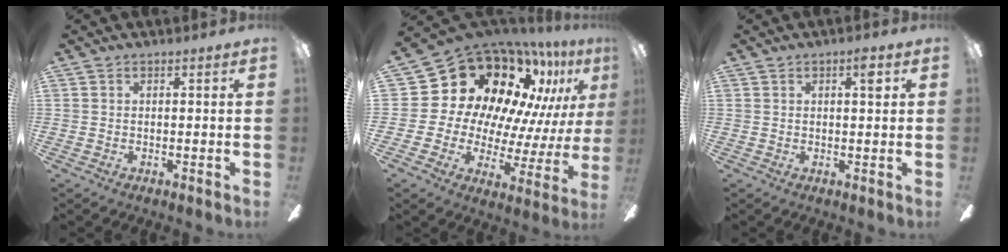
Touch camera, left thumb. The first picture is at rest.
{"total": 21.1, "force": [13.5, 12.9, 9.8], "torque": [-0.161, -0.117, 0.261]}
{"total": 3.4, "force": [1.3, 1.2, 2.9], "torque": [-0.030, -0.005, 0.013]}